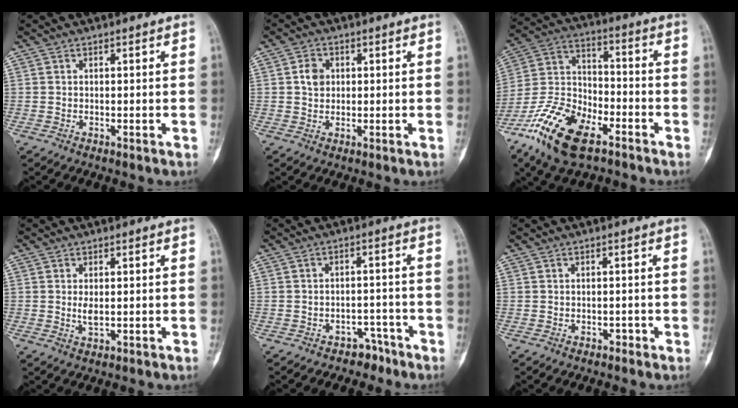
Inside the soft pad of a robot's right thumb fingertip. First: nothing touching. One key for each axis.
{"total": 3.7, "fx": 0.7, "fy": 3.1, "fz": 1.9, "tx": -0.016, "ty": 0.001, "tz": 0.008}
{"total": 18.0, "fx": -10.7, "fy": 8.7, "fz": 11.7, "tx": -0.219, "ty": 0.050, "tz": -0.205}
{"total": 2.1, "fx": 0.2, "fy": 1.1, "fz": 1.8, "tx": -0.029, "ty": -0.004, "tz": 0.005}
{"total": 4.1, "fx": -3.0, "fy": 2.8, "fz": 0.3, "tx": 0.017, "ty": 0.040, "tz": -0.040}
{"total": 0.9, "fx": -0.6, "fy": 0.7, "fz": 0.1, "tx": 0.005, "ty": 0.007, "tz": -0.012}